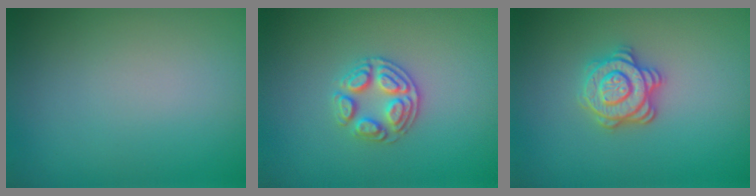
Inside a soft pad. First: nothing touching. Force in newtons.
{"total": 2.9, "press": 2.7, "slide": 1.0}
{"total": 3.5, "press": 3.0, "slide": 1.7}